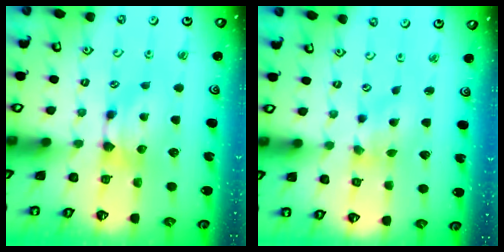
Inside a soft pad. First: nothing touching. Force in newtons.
{"total": 1.5, "press": 1.1, "slide": 1.0}